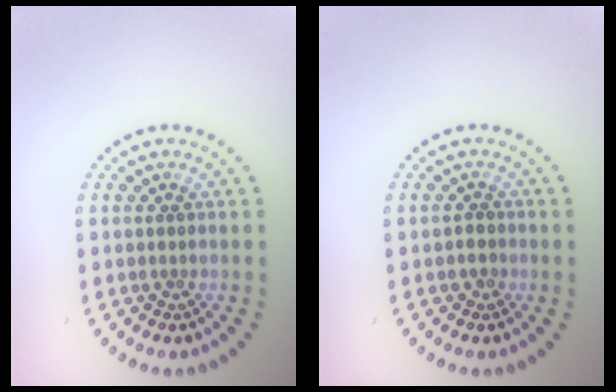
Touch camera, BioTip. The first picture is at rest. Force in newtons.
{"total": 0.7, "press": 0.6, "slide": 0.4}